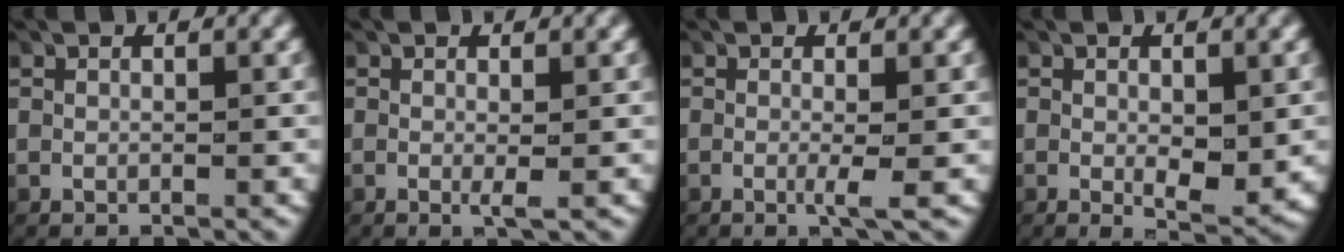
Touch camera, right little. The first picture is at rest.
{"total": 1.0, "force": [-0.2, 0.1, 1.0], "torque": [-0.023, -0.007, -0.002]}
{"total": 1.5, "force": [-0.3, -0.1, 1.5], "torque": [-0.033, -0.008, -0.005]}
{"total": 2.9, "force": [-0.3, 1.4, 2.5], "torque": [-0.048, -0.023, 0.003]}